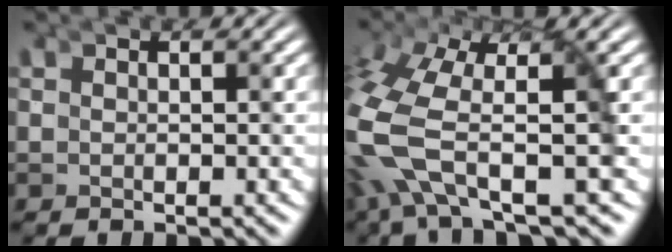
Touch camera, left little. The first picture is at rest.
{"total": 7.7, "force": [-3.2, 3.6, 6.0], "torque": [-0.178, -0.053, -0.045]}